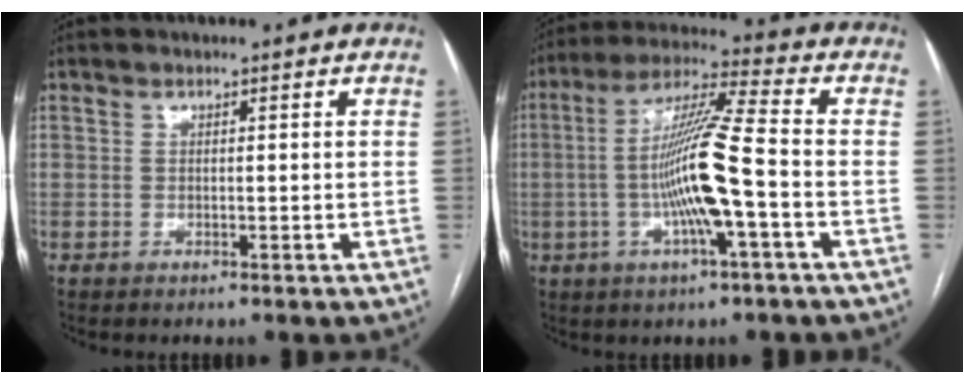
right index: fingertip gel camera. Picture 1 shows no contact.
{"total": 13.2, "force": [-2.5, 0.1, 13.0], "torque": [-0.247, 0.005, -0.051]}